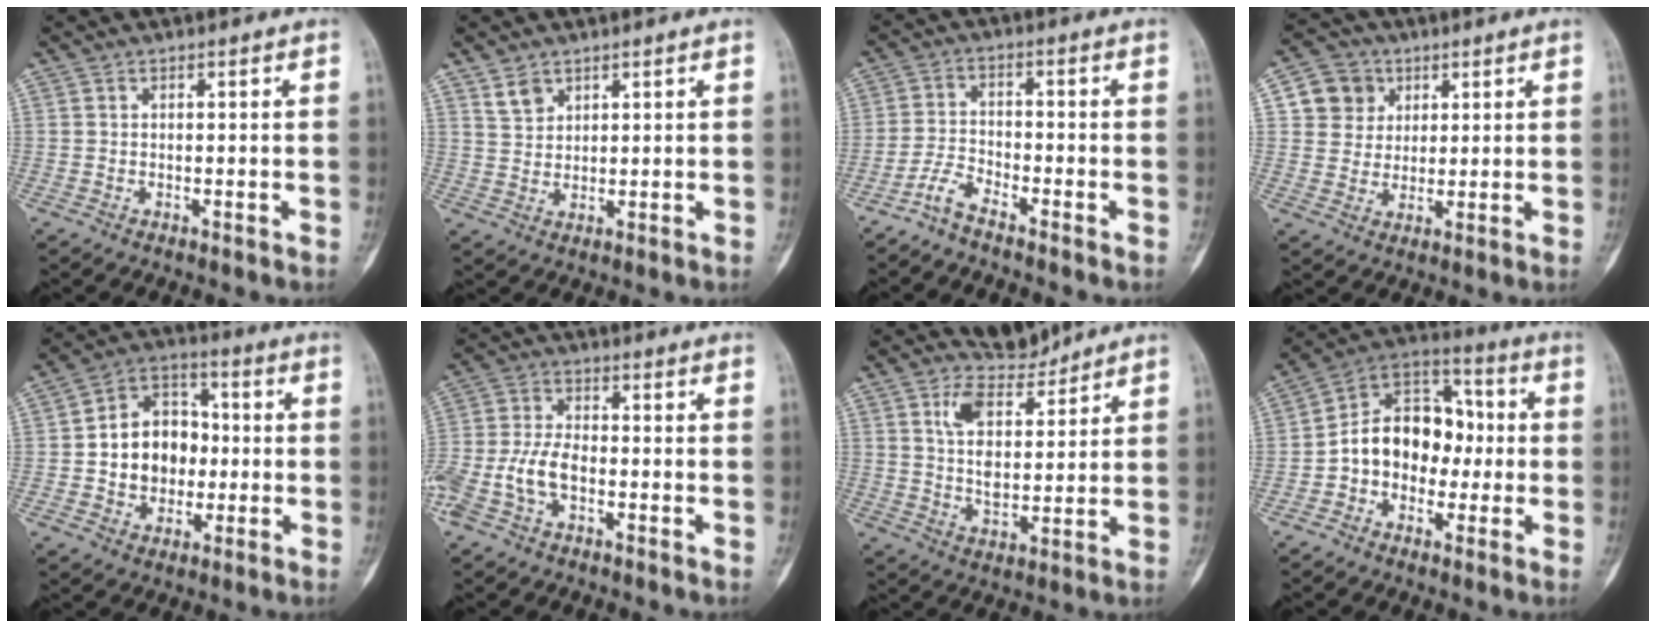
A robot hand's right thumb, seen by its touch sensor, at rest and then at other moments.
{"total": 3.5, "force": [2.4, 2.3, 1.1], "torque": [-0.007, -0.015, 0.051]}
{"total": 4.0, "force": [-3.5, 0.7, 1.7], "torque": [-0.038, 0.015, -0.077]}
{"total": 7.8, "force": [2.7, 7.0, 1.9], "torque": [0.001, -0.004, 0.045]}
{"total": 13.4, "force": [-0.6, 10.5, 8.2], "torque": [-0.085, 0.031, -0.012]}
{"total": 9.6, "force": [-3.3, 5.5, 7.2], "torque": [-0.165, 0.025, -0.066]}
{"total": 7.3, "force": [6.1, 3.2, 2.5], "torque": [-0.032, -0.050, 0.123]}
{"total": 14.8, "force": [-1.3, 11.1, 9.6], "torque": [-0.113, 0.047, -0.035]}